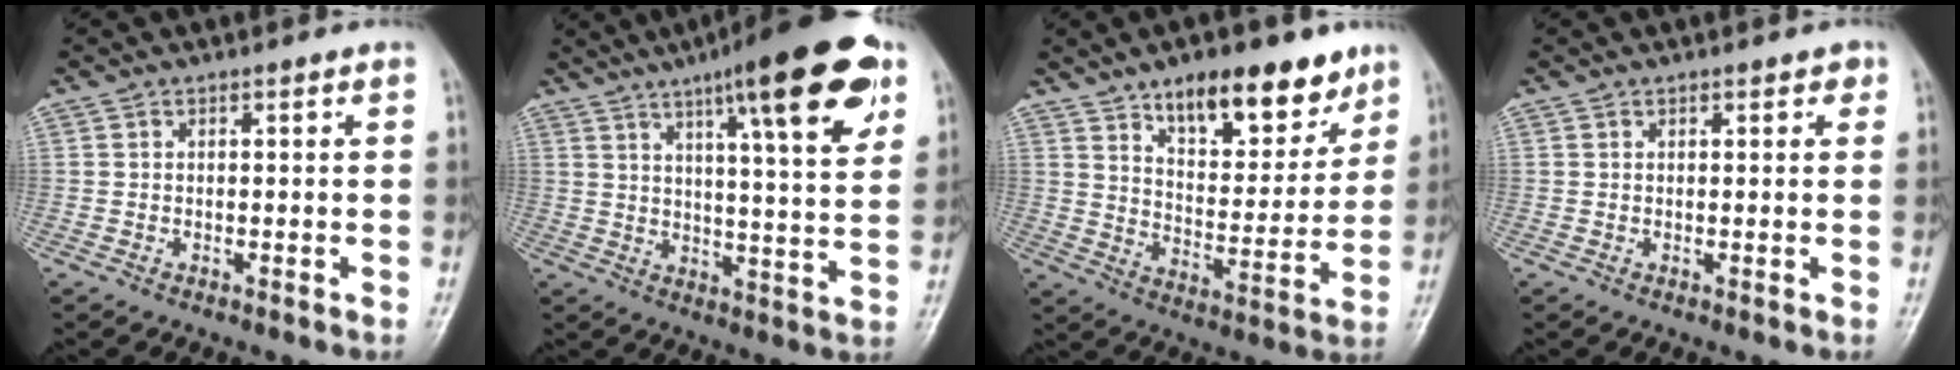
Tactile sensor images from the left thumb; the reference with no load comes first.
{"total": 20.2, "force": [10.6, 4.2, 16.7], "torque": [-0.218, -0.026, 0.150]}
{"total": 16.4, "force": [10.7, 7.2, 10.1], "torque": [-0.098, -0.065, 0.169]}
{"total": 1.4, "force": [0.9, 0.8, 0.8], "torque": [0.000, -0.001, 0.006]}